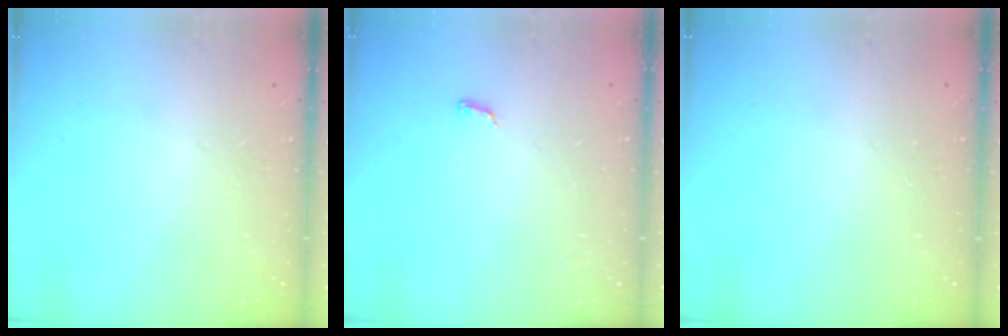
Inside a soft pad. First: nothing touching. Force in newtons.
{"total": 6.4, "press": 3.8, "slide": 5.1}
{"total": 0.0}